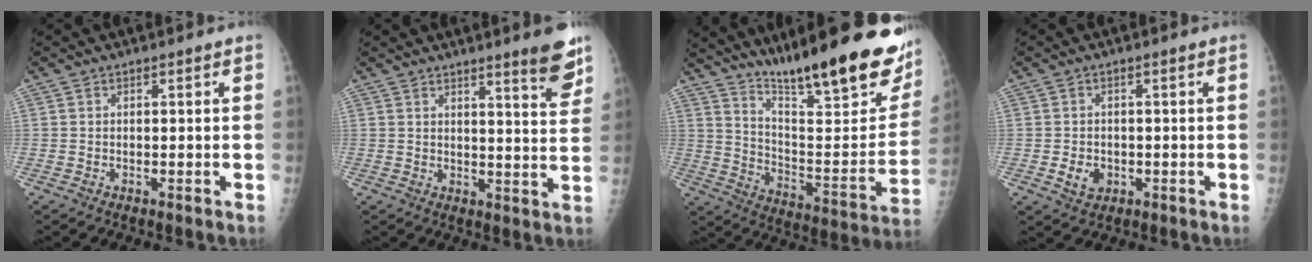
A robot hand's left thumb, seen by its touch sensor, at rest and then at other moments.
{"total": 7.4, "force": [5.4, 0.6, 5.1], "torque": [-0.055, -0.040, 0.070]}
{"total": 28.8, "force": [20.6, 5.5, 19.4], "torque": [-0.262, -0.108, 0.309]}
{"total": 3.4, "force": [-0.8, 2.7, 1.9], "torque": [-0.024, 0.002, -0.006]}